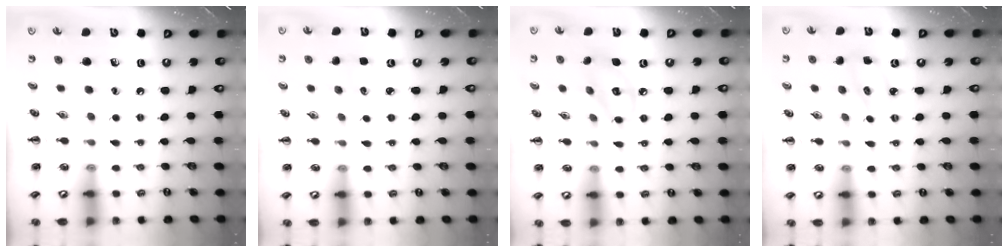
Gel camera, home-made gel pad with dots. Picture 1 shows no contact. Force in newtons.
{"total": 2.7, "press": 2.6, "slide": 0.8}
{"total": 7.9, "press": 7.8, "slide": 1.2}
{"total": 3.3, "press": 3.2, "slide": 0.7}